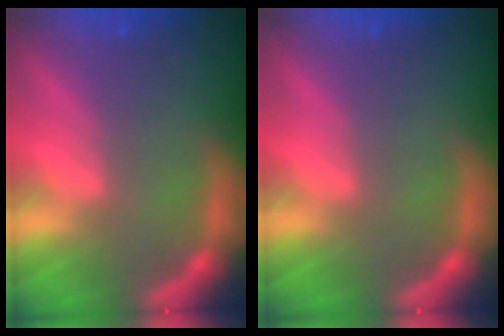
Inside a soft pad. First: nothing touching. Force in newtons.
{"total": 0.0}